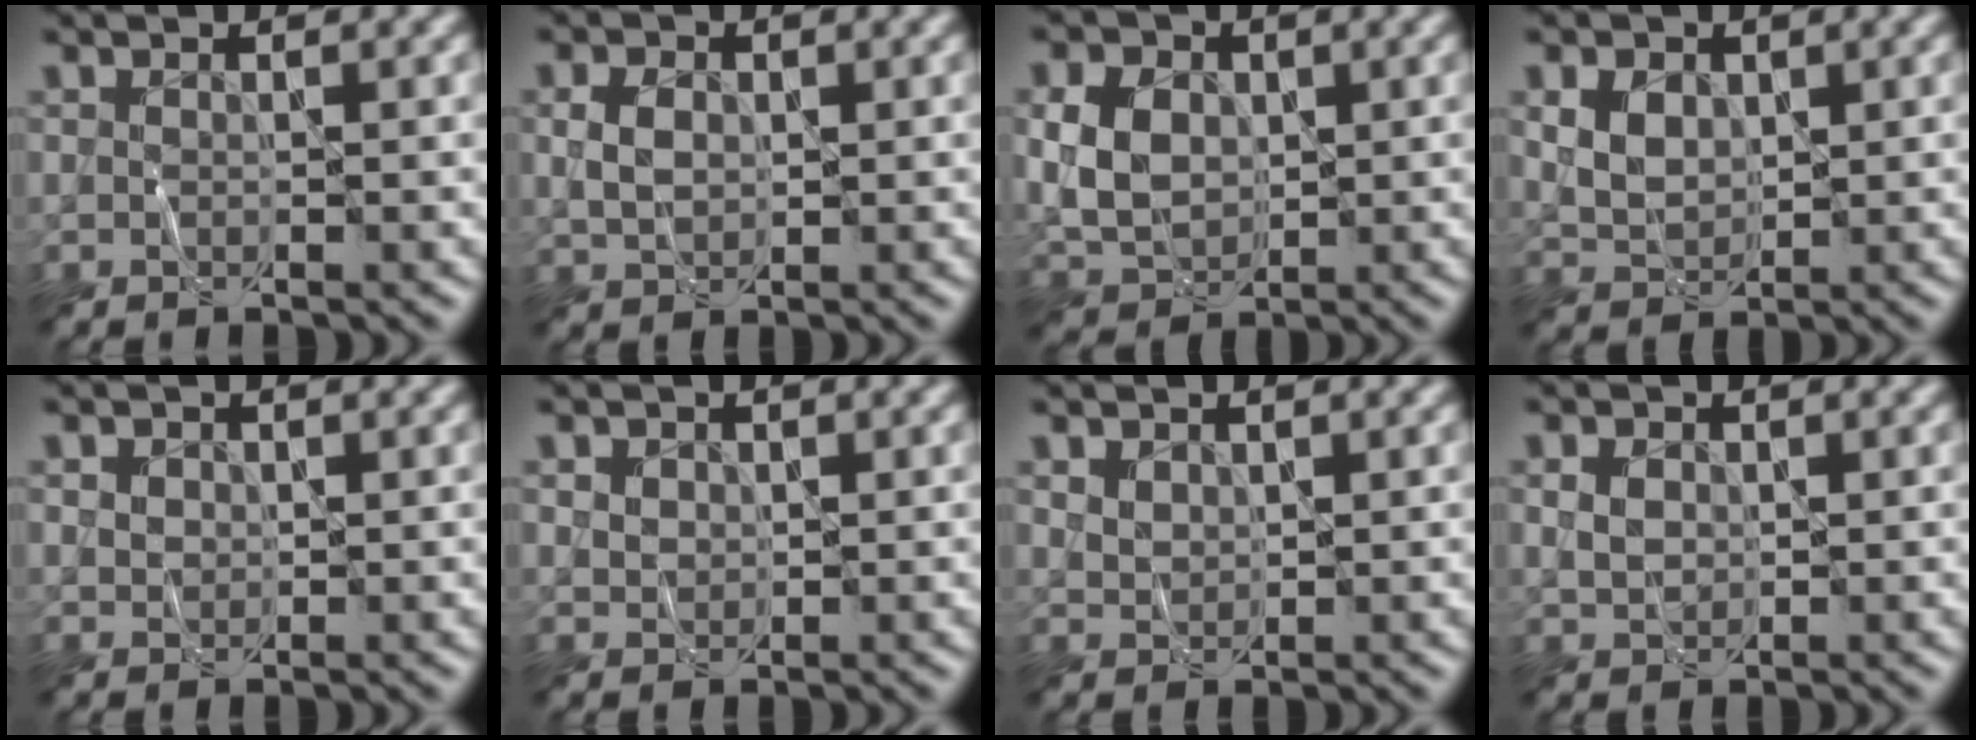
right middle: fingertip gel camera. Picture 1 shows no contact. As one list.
[{"total": 2.7, "force": [0.4, 2.0, 1.7], "torque": [-0.039, 0.003, 0.007]}, {"total": 5.4, "force": [0.5, 4.2, 3.4], "torque": [-0.079, 0.002, 0.008]}, {"total": 3.3, "force": [1.0, 2.5, 1.9], "torque": [-0.040, 0.000, 0.014]}, {"total": 2.0, "force": [0.9, 1.6, 0.8], "torque": [-0.022, 0.001, 0.021]}, {"total": 2.4, "force": [1.2, 1.8, 1.0], "torque": [-0.031, 0.003, 0.030]}, {"total": 1.5, "force": [0.9, 1.1, 0.6], "torque": [-0.016, -0.004, 0.023]}, {"total": 2.0, "force": [0.4, 1.6, 1.1], "torque": [-0.025, 0.001, 0.008]}]